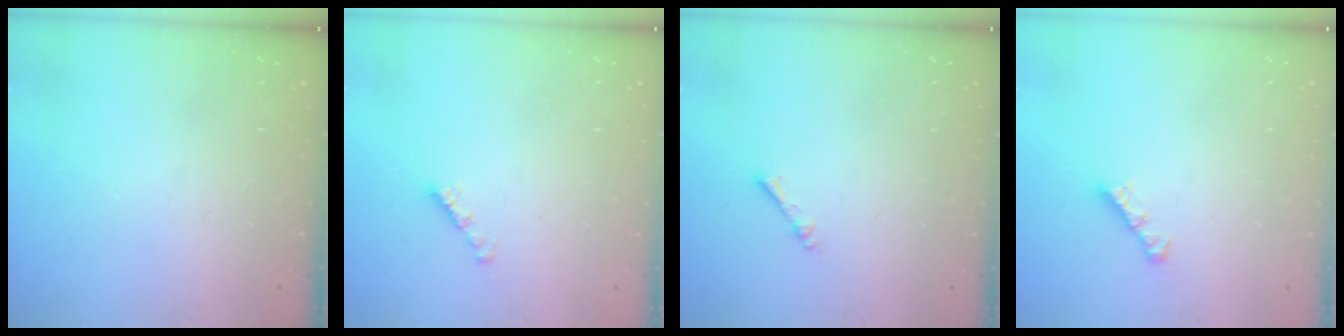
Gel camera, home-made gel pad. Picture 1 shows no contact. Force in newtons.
{"total": 2.1, "press": 2.1, "slide": 0.3}
{"total": 1.1, "press": 1.1, "slide": 0.2}
{"total": 3.0, "press": 3.0, "slide": 0.3}